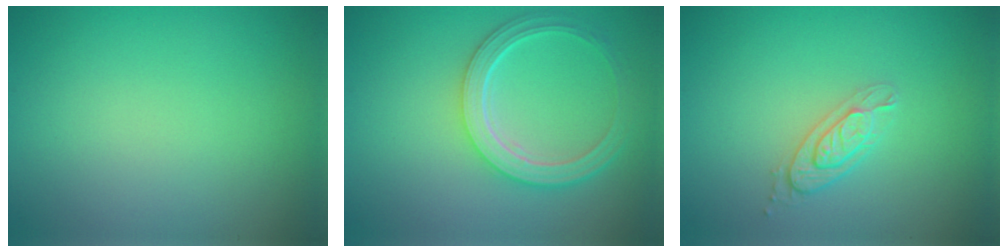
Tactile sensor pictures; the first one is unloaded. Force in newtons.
{"total": 4.7, "press": 3.7, "slide": 3.0}
{"total": 2.0, "press": 1.9, "slide": 0.6}